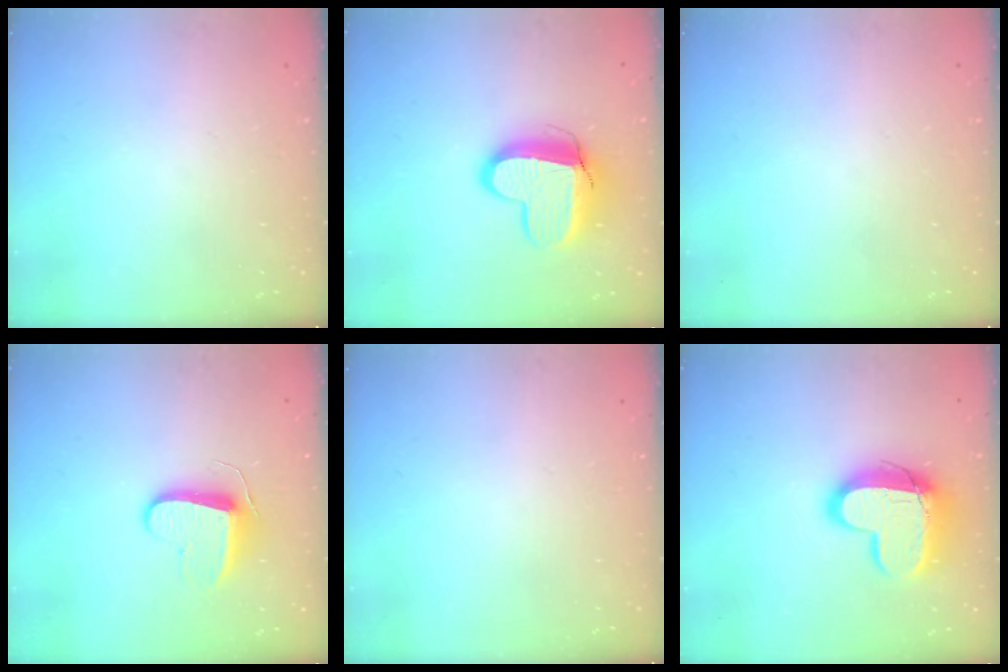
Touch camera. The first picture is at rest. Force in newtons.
{"total": 12.8, "press": 12.8, "slide": 1.3}
{"total": 0.0}
{"total": 9.9, "press": 9.9, "slide": 0.3}
{"total": 0.0}
{"total": 15.2, "press": 15.2, "slide": 1.3}